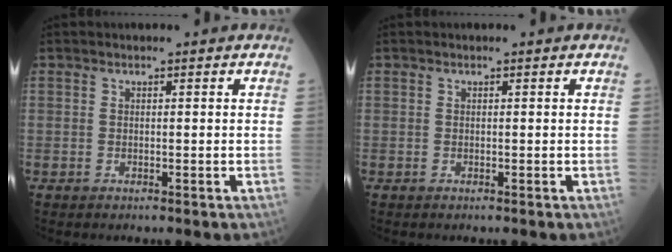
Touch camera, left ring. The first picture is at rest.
{"total": 0.0}